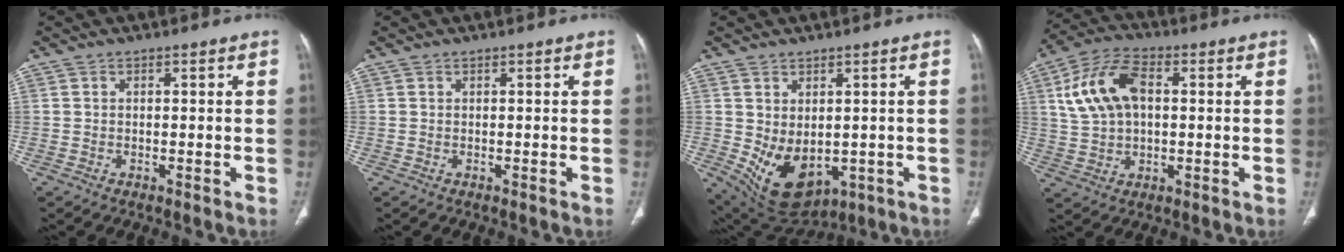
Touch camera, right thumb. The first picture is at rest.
{"total": 0.0}
{"total": 11.1, "force": [-1.7, 7.2, 8.2], "torque": [-0.124, -0.007, 0.006]}
{"total": 12.6, "force": [2.5, 7.7, 9.8], "torque": [-0.188, 0.019, 0.044]}